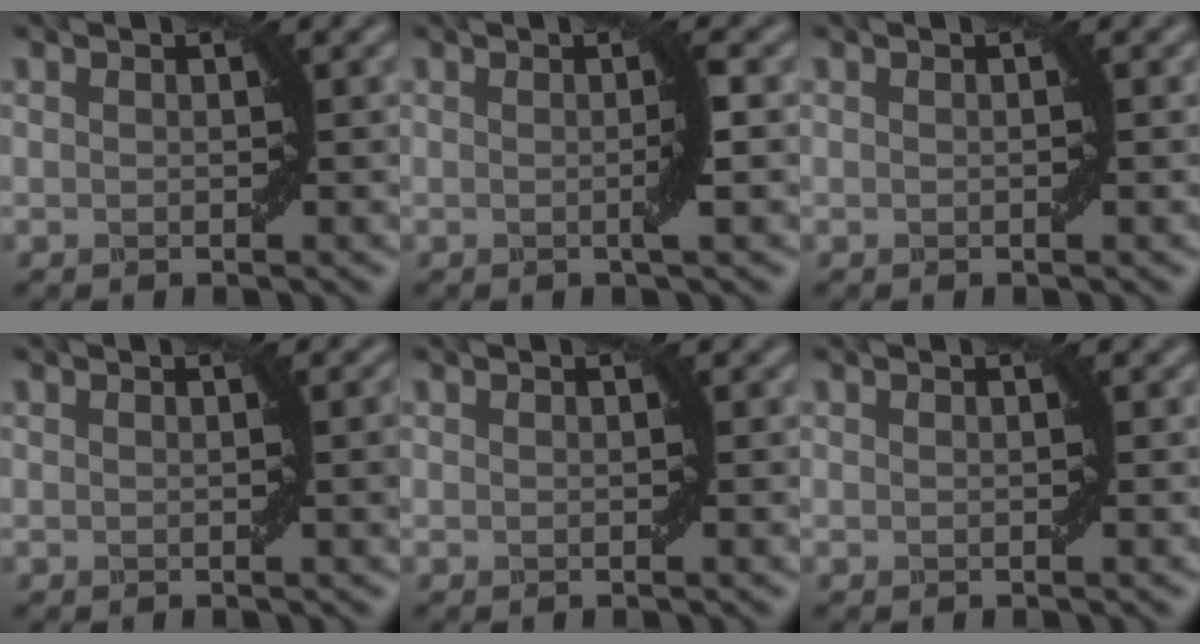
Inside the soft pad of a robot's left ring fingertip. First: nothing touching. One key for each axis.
{"total": 1.8, "fx": -0.1, "fy": 0.1, "fz": 1.8, "tx": -0.032, "ty": -0.002, "tz": -0.005}
{"total": 0.0}
{"total": 1.5, "fx": 0.1, "fy": 0.1, "fz": 1.5, "tx": -0.016, "ty": 0.001, "tz": 0.001}
{"total": 0.0}
{"total": 0.0}